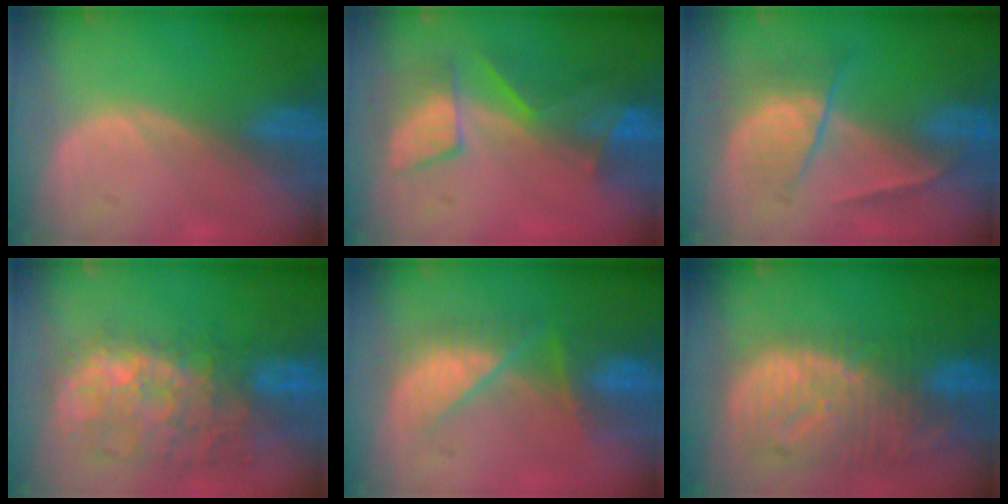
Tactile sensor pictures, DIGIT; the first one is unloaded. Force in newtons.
{"total": 8.0, "press": 7.2, "slide": 3.5}
{"total": 6.7, "press": 5.8, "slide": 3.3}
{"total": 11.3, "press": 10.5, "slide": 4.1}
{"total": 7.5, "press": 7.2, "slide": 1.8}
{"total": 12.5, "press": 10.8, "slide": 6.4}